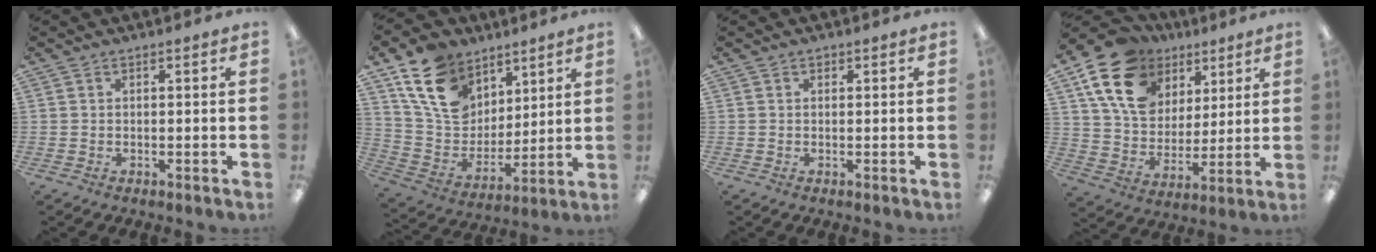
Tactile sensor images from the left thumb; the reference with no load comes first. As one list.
[{"total": 17.8, "force": [10.1, 12.6, 7.6], "torque": [-0.142, -0.043, 0.197]}, {"total": 0.5, "force": [0.3, 0.4, 0.1], "torque": [-0.004, 0.002, 0.006]}, {"total": 18.8, "force": [9.9, 13.4, 8.8], "torque": [-0.161, -0.034, 0.189]}]